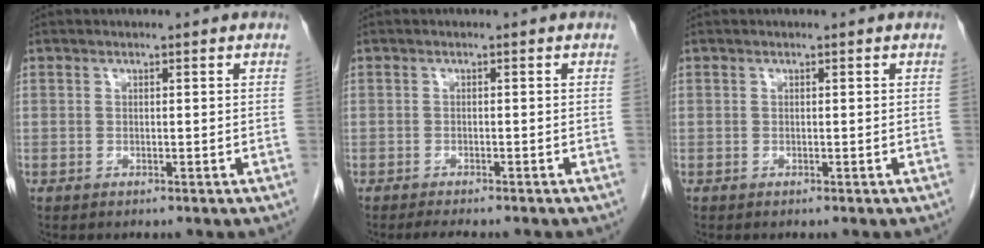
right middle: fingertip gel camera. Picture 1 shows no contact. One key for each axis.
{"total": 4.1, "fx": -3.5, "fy": 0.6, "fz": 2.1, "tx": -0.028, "ty": -0.009, "tz": -0.045}
{"total": 0.0}